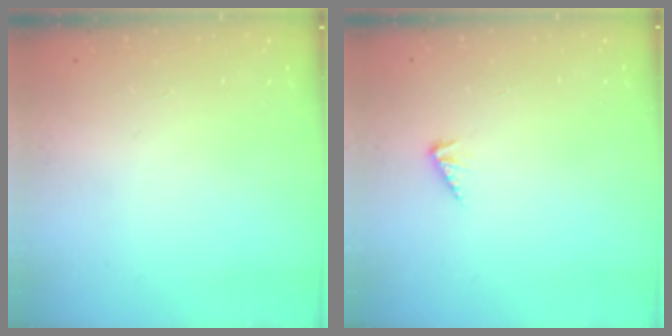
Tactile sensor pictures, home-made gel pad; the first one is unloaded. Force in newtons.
{"total": 2.7, "press": 2.7, "slide": 0.5}